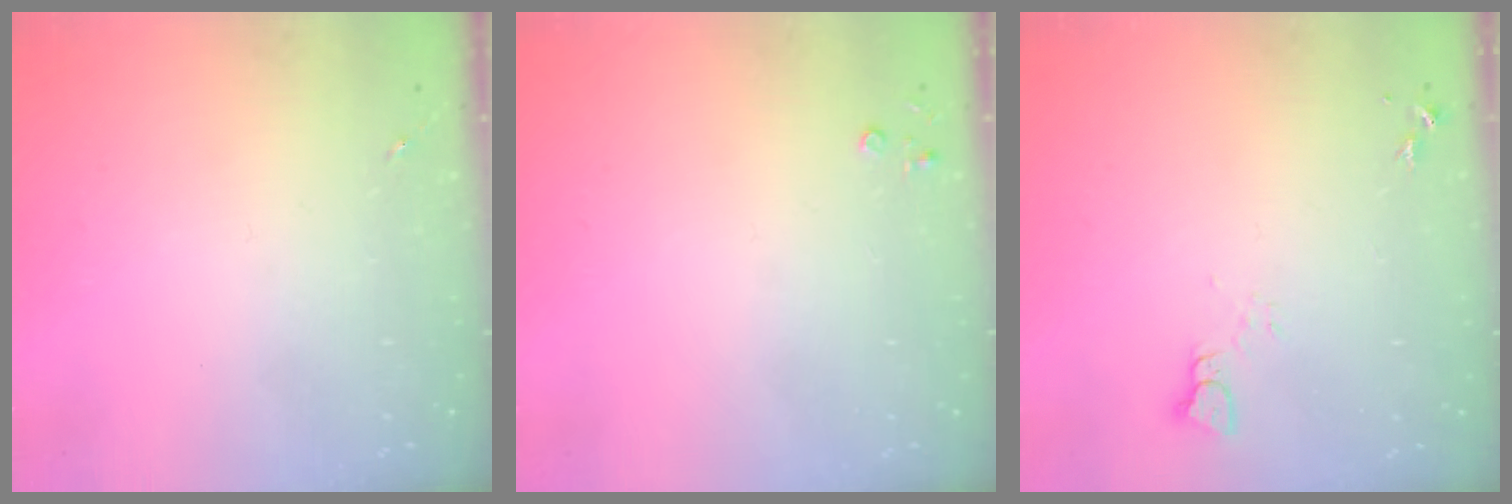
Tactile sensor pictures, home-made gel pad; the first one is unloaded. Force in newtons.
{"total": 2.2, "press": 2.2, "slide": 0.3}
{"total": 2.2, "press": 2.2, "slide": 0.2}